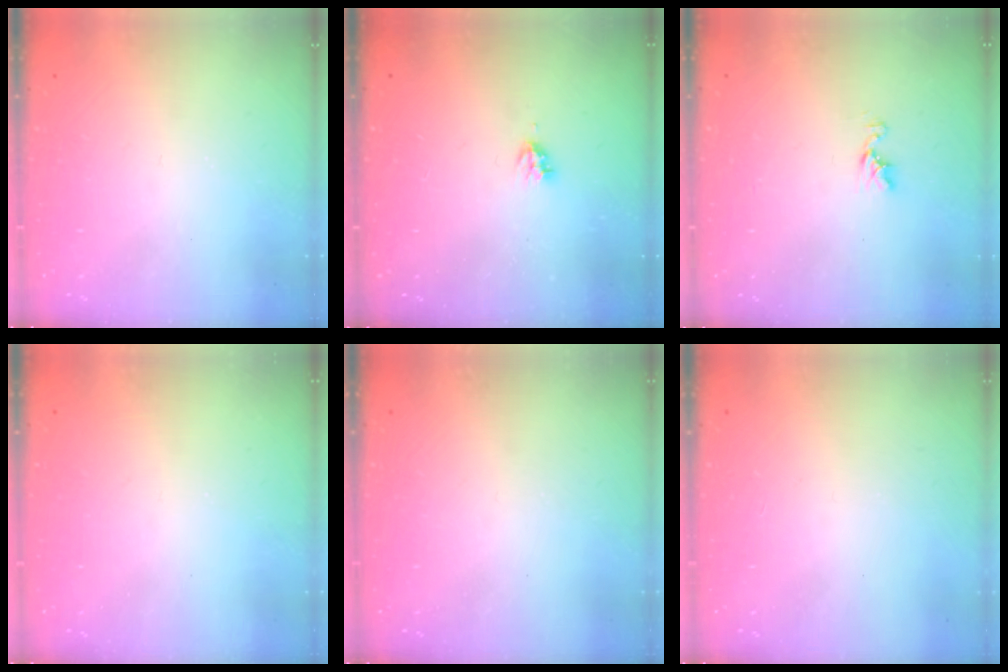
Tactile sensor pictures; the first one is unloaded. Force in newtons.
{"total": 3.6, "press": 3.6, "slide": 0.5}
{"total": 5.1, "press": 5.1, "slide": 0.6}
{"total": 0.0}
{"total": 0.0}
{"total": 0.0}